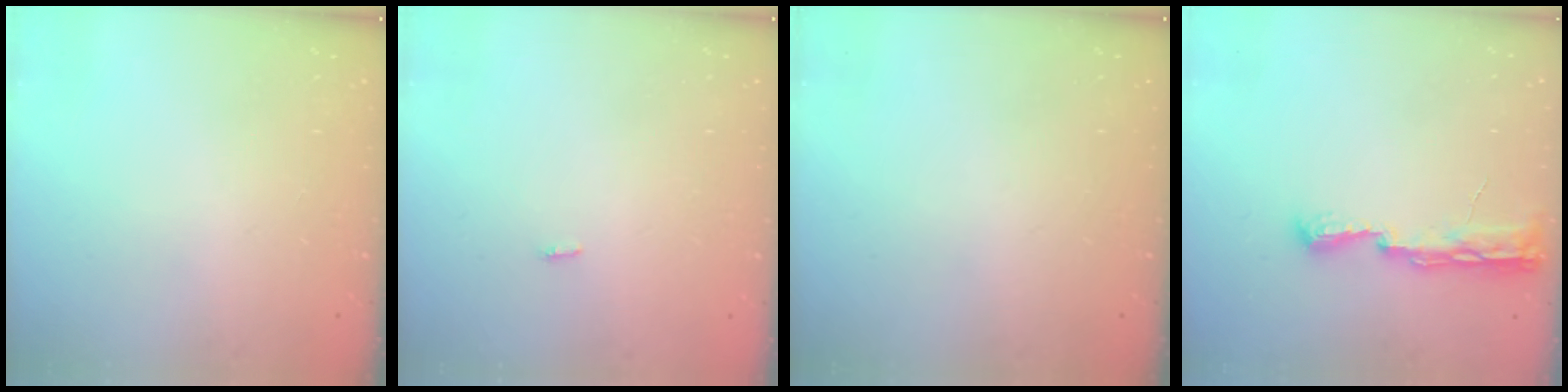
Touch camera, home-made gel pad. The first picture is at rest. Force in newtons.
{"total": 2.8, "press": 1.8, "slide": 2.2}
{"total": 0.0}
{"total": 7.9, "press": 7.8, "slide": 0.8}